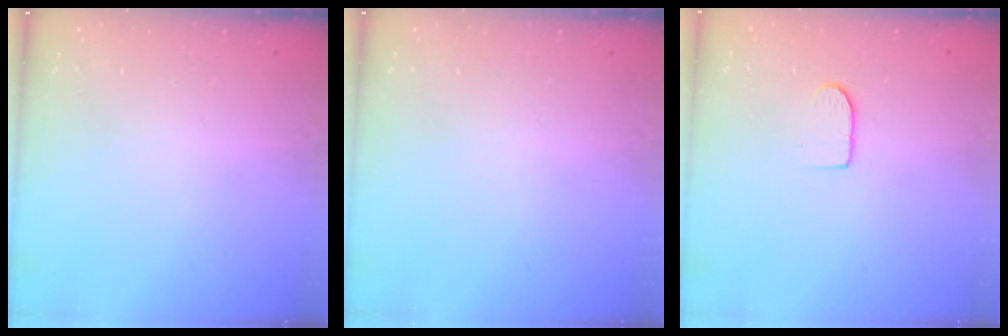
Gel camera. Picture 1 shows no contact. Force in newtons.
{"total": 0.0}
{"total": 6.0, "press": 5.9, "slide": 0.6}